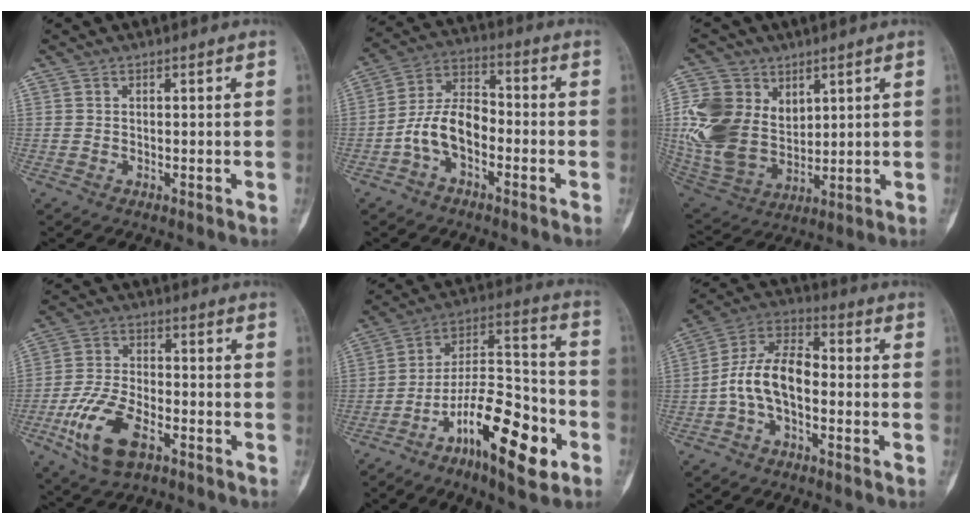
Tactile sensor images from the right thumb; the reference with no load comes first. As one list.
[{"total": 9.9, "force": [-3.4, 5.8, 7.3], "torque": [-0.128, 0.042, -0.074]}, {"total": 16.0, "force": [4.3, 12.0, 9.6], "torque": [-0.189, -0.022, 0.101]}, {"total": 12.2, "force": [-5.6, 6.2, 8.9], "torque": [-0.176, 0.017, -0.104]}, {"total": 19.1, "force": [-9.1, 6.7, 15.4], "torque": [-0.242, 0.072, -0.152]}, {"total": 11.1, "force": [-2.3, 6.2, 8.9], "torque": [-0.157, 0.043, -0.054]}]